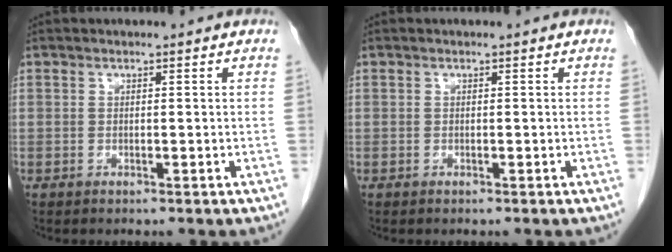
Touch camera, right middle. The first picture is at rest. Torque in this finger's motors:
{"motor_torque": [-0.36, -0.26, -0.08, -0.01]}